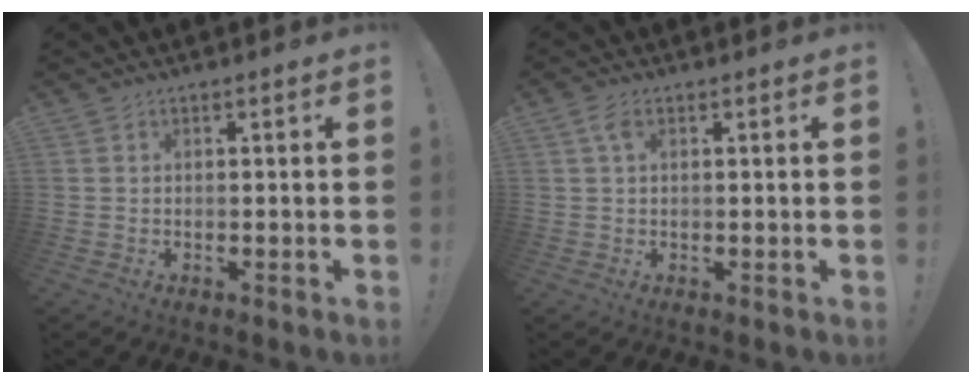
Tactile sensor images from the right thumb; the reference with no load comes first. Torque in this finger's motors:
{"motor_torque": [0.58, 0.32, 0.17, -0.20, 0.00]}